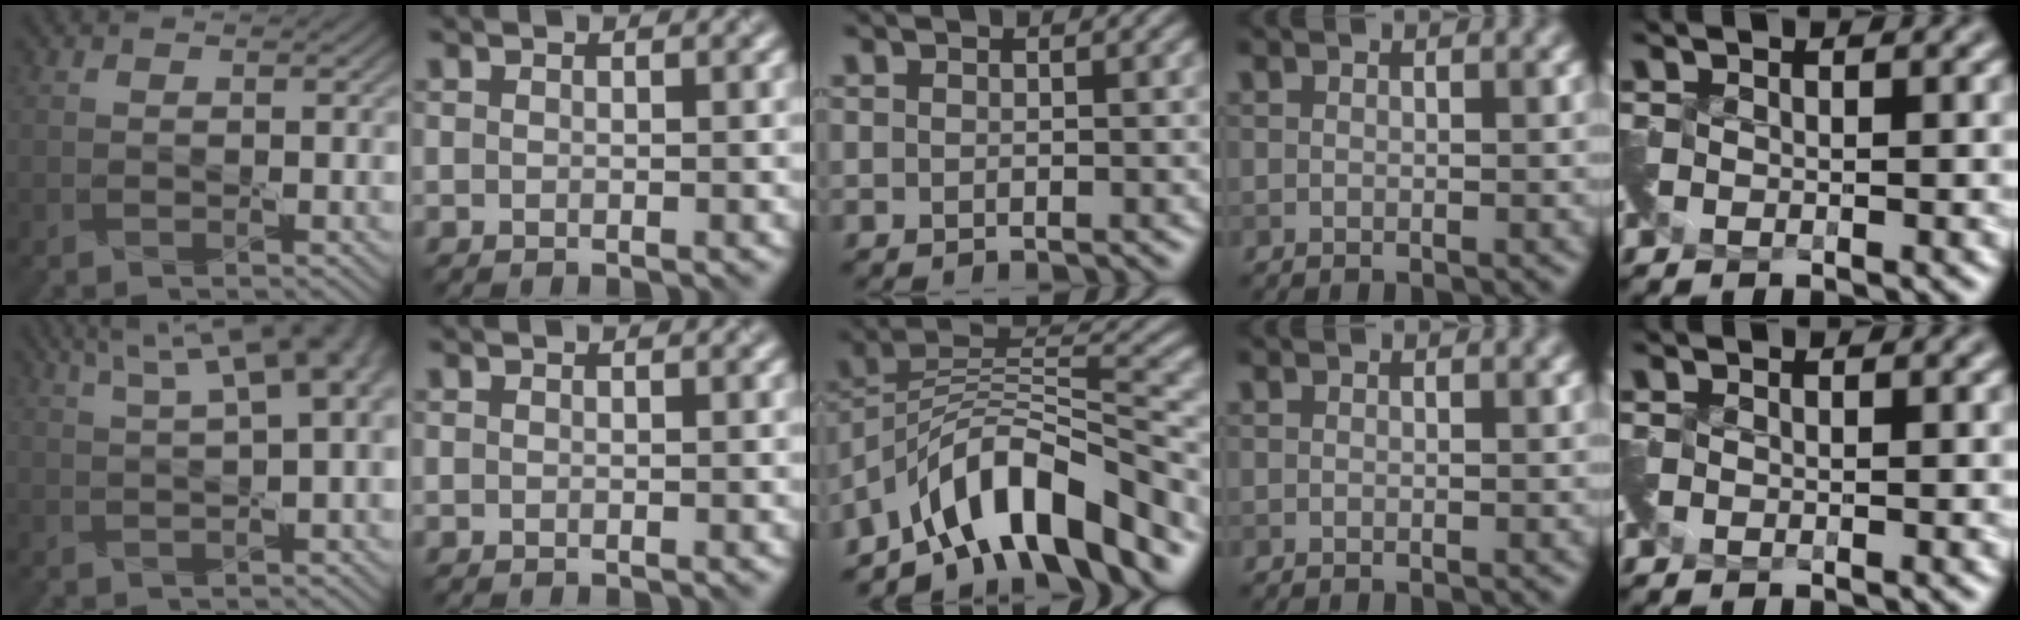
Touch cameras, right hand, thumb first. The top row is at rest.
{"thumb": {"total": 11.1, "force": [4.5, 3.7, 9.5], "torque": [-0.124, 0.043, 0.051]}, "middle": {"total": 10.6, "force": [-7.2, 3.7, 6.8], "torque": [-0.096, 0.014, -0.139]}}